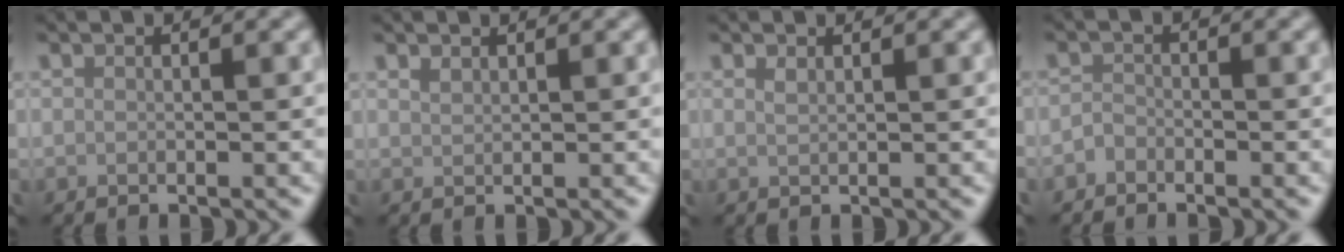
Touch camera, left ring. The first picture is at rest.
{"total": 0.6, "force": [0.5, 0.2, 0.2], "torque": [-0.006, 0.000, 0.014]}
{"total": 0.6, "force": [0.4, 0.2, 0.4], "torque": [-0.009, 0.000, 0.008]}
{"total": 1.1, "force": [-0.9, 0.6, 0.2], "torque": [-0.003, 0.004, -0.022]}